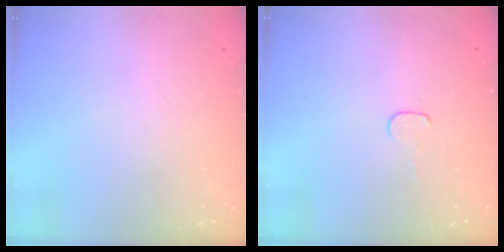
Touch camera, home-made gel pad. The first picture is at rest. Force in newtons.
{"total": 4.1, "press": 4.1, "slide": 0.4}